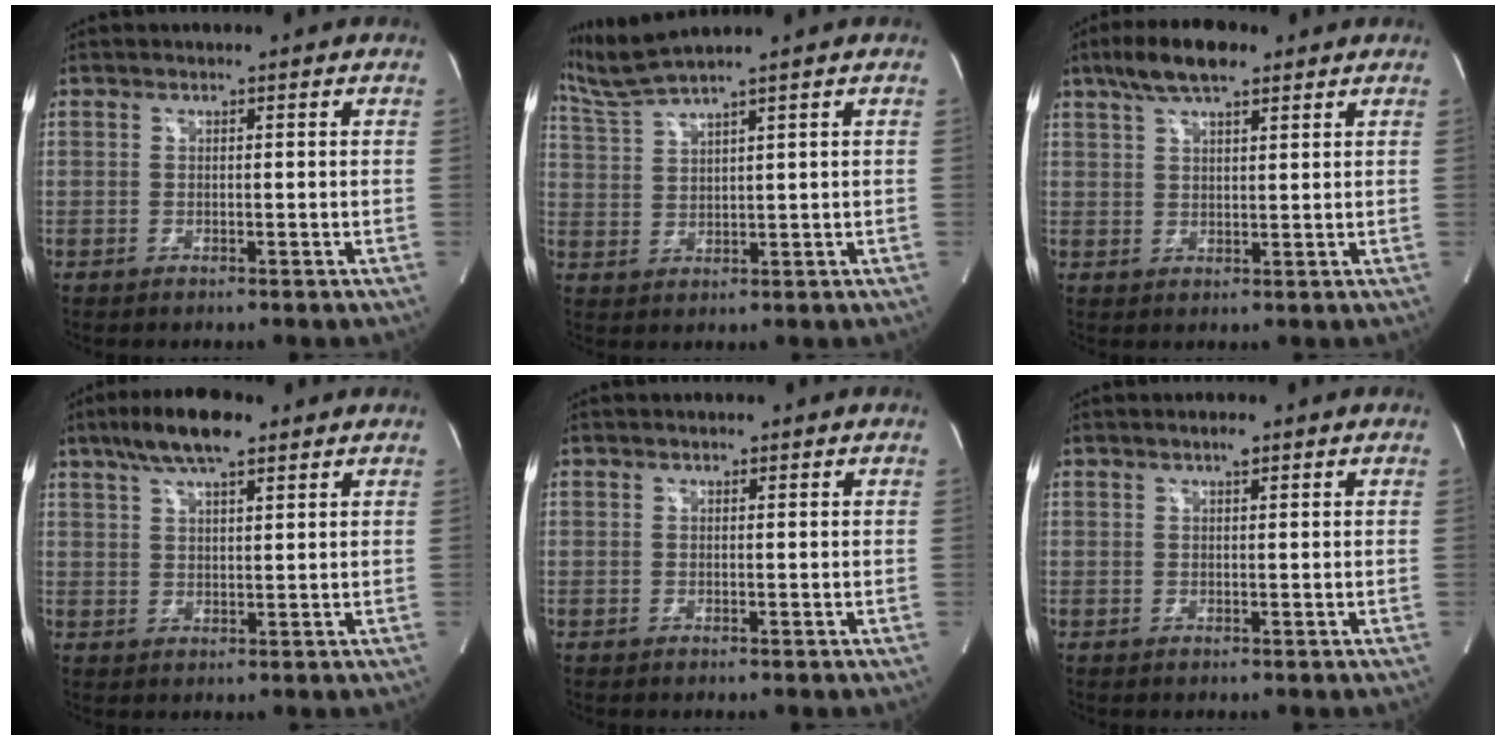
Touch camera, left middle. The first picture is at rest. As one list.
[{"total": 5.3, "force": [4.7, -1.9, 1.5], "torque": [-0.049, -0.002, 0.108]}, {"total": 7.6, "force": [5.2, 2.3, 5.0], "torque": [-0.099, 0.019, 0.093]}, {"total": 8.3, "force": [5.6, 2.1, 5.7], "torque": [-0.110, 0.017, 0.099]}, {"total": 0.5, "force": [0.3, 0.2, 0.3], "torque": [-0.011, 0.002, 0.006]}, {"total": 1.4, "force": [0.9, 0.2, 1.0], "torque": [-0.024, 0.006, 0.015]}]